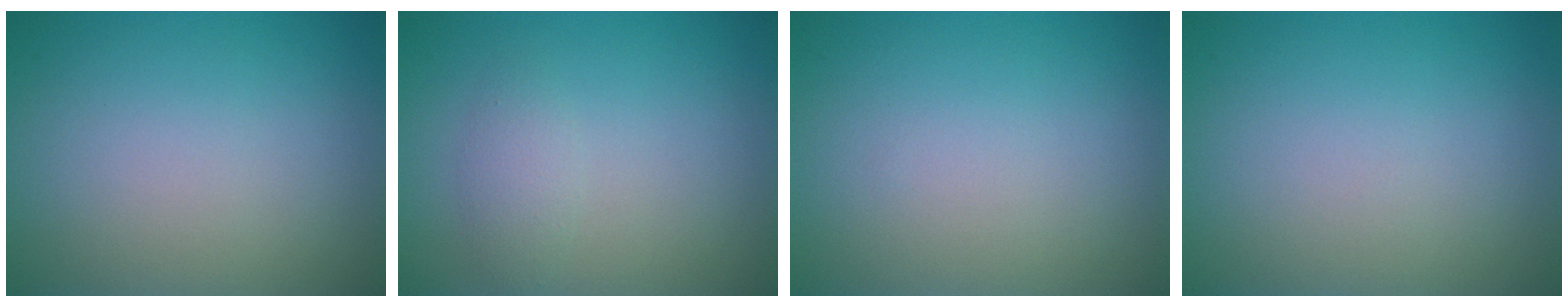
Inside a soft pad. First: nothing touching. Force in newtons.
{"total": 1.5, "press": 1.5, "slide": 0.1}
{"total": 0.0}
{"total": 0.0}